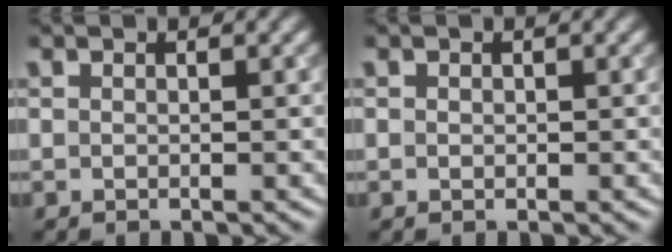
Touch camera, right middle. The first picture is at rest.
{"total": 0.0}